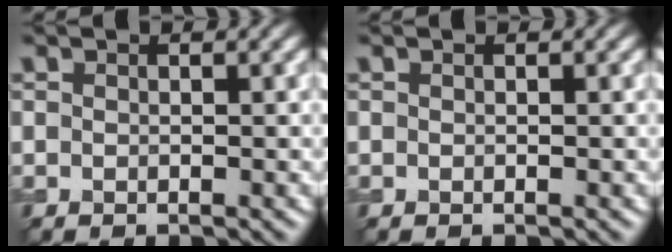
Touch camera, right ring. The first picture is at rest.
{"total": 0.0}